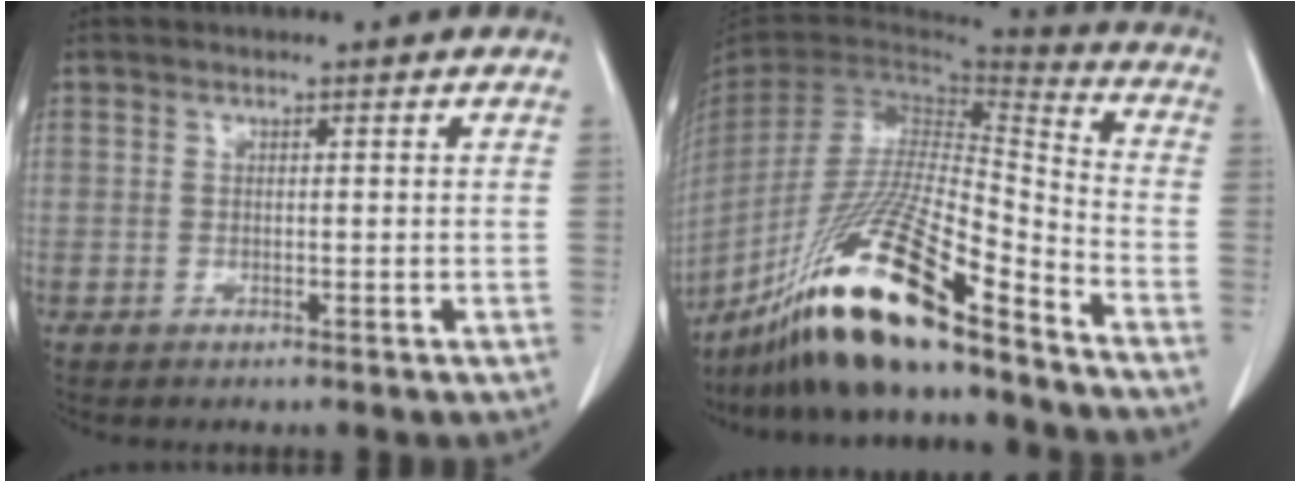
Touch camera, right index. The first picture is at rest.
{"total": 22.4, "force": [-16.2, 2.1, 15.4], "torque": [-0.303, -0.039, -0.296]}